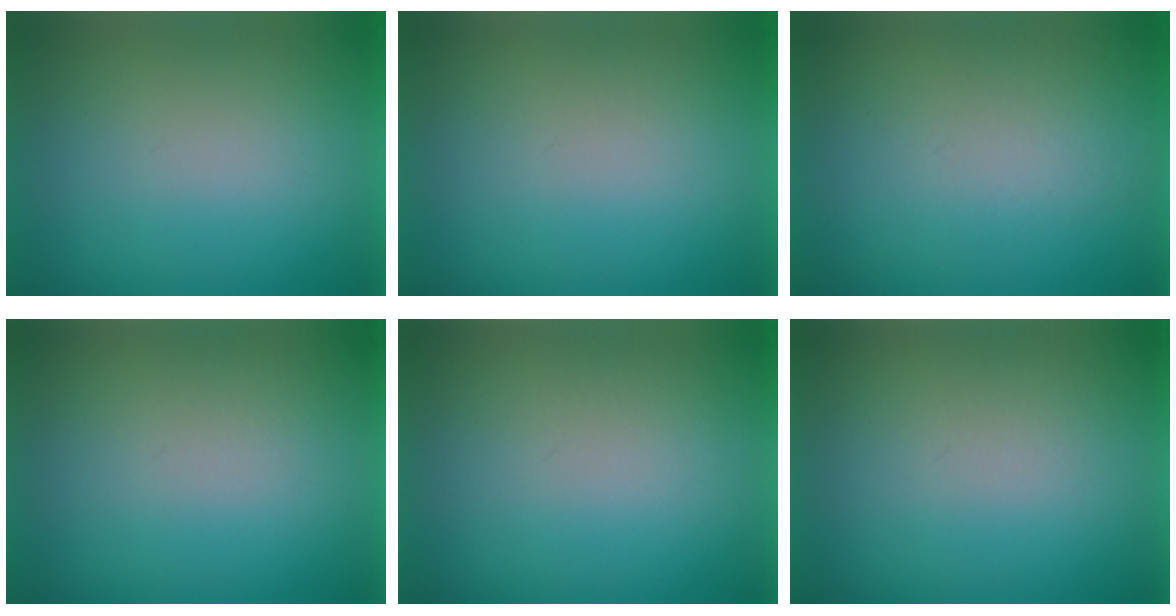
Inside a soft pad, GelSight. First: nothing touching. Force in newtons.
{"total": 1.1}
{"total": 4.4}
{"total": 1.7}
{"total": 1.0}
{"total": 1.8}